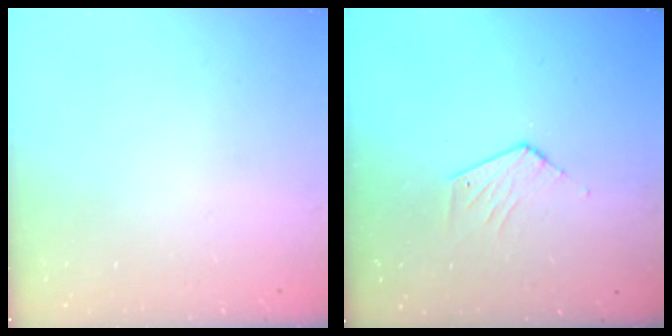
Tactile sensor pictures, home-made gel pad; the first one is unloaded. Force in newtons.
{"total": 4.3, "press": 4.3, "slide": 0.4}